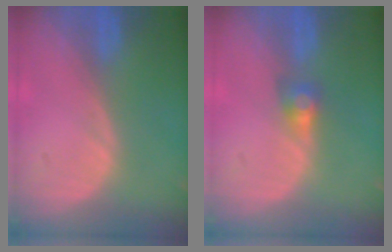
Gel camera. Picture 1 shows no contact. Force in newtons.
{"total": 3.0, "press": 2.5, "slide": 1.6}